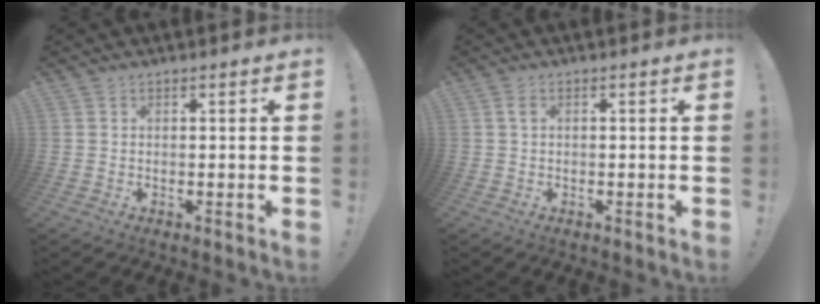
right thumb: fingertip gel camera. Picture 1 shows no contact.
{"total": 1.2, "force": [0.3, 0.8, 0.9], "torque": [-0.013, 0.001, 0.003]}